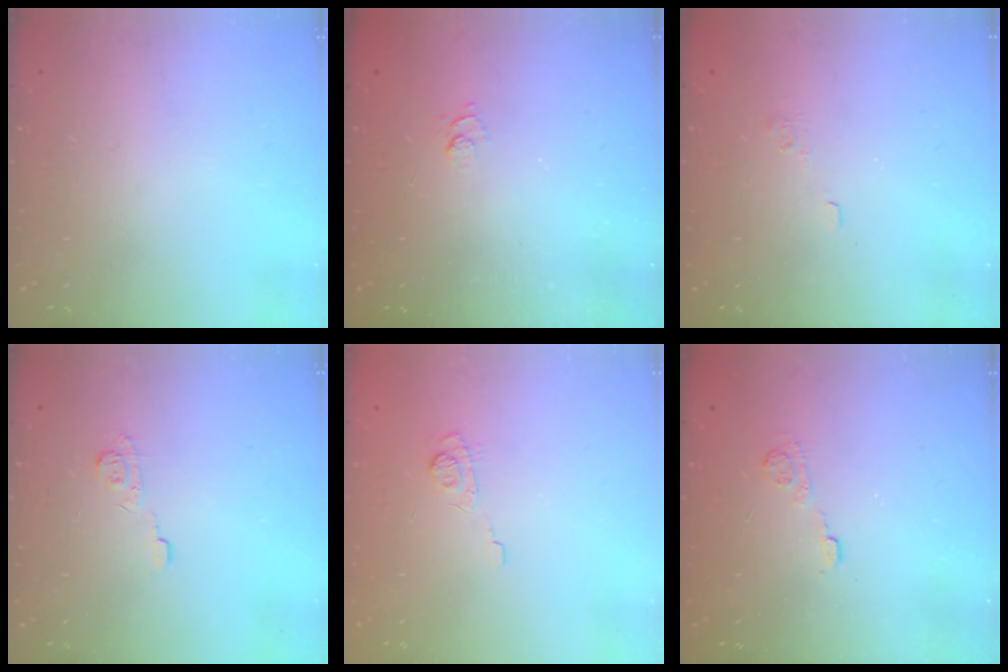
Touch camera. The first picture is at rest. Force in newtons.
{"total": 2.5, "press": 2.0, "slide": 1.4}
{"total": 3.6, "press": 3.5, "slide": 0.9}
{"total": 6.2, "press": 6.2, "slide": 0.5}
{"total": 8.2, "press": 8.0, "slide": 1.5}
{"total": 3.5, "press": 3.2, "slide": 1.4}